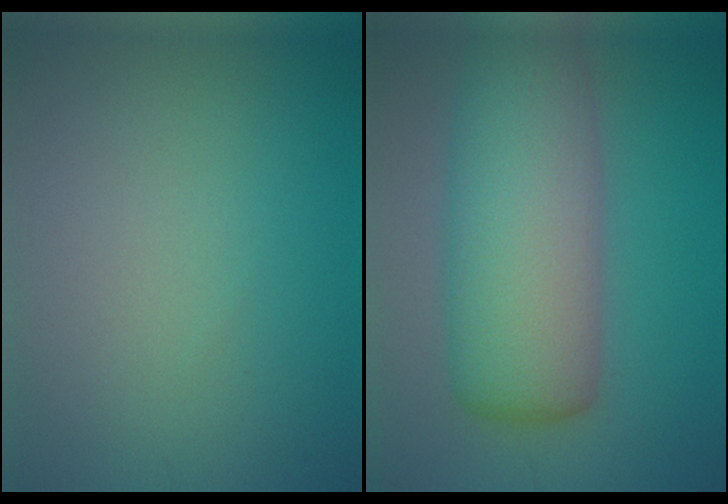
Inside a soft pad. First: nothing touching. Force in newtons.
{"total": 10.6, "press": 10.6, "slide": 0.6}